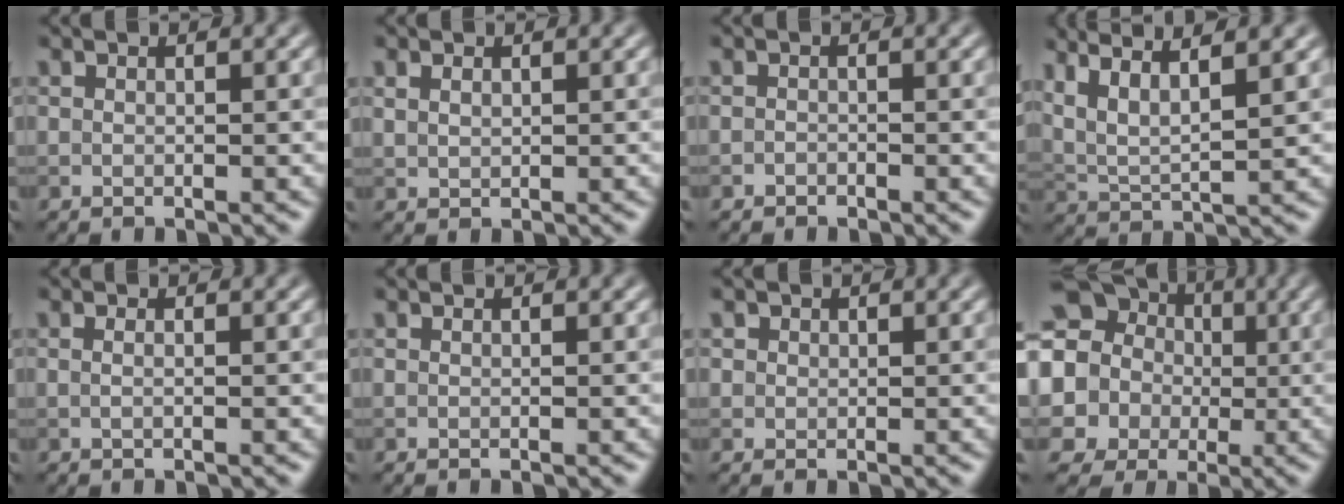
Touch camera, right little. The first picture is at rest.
{"total": 1.1, "force": [0.6, 0.7, 0.6], "torque": [-0.015, -0.001, 0.016]}
{"total": 0.6, "force": [-0.5, 0.3, 0.0], "torque": [0.003, -0.002, -0.009]}
{"total": 6.2, "force": [3.8, 1.8, 4.6], "torque": [-0.083, 0.020, 0.053]}
{"total": 0.8, "force": [0.2, 0.3, 0.8], "torque": [-0.006, -0.014, -0.003]}
{"total": 0.0}
{"total": 1.1, "force": [0.5, 1.0, 0.2], "torque": [0.003, -0.005, 0.006]}
{"total": 13.9, "force": [2.5, 12.8, 4.9], "torque": [-0.143, 0.012, 0.003]}